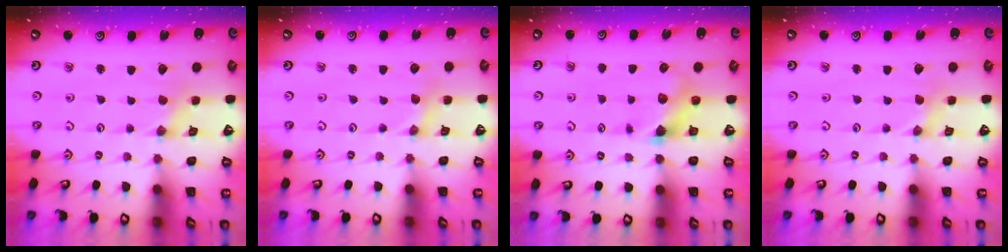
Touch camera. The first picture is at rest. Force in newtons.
{"total": 1.2, "press": 1.2, "slide": 0.2}
{"total": 7.2, "press": 7.2, "slide": 0.7}
{"total": 0.0}